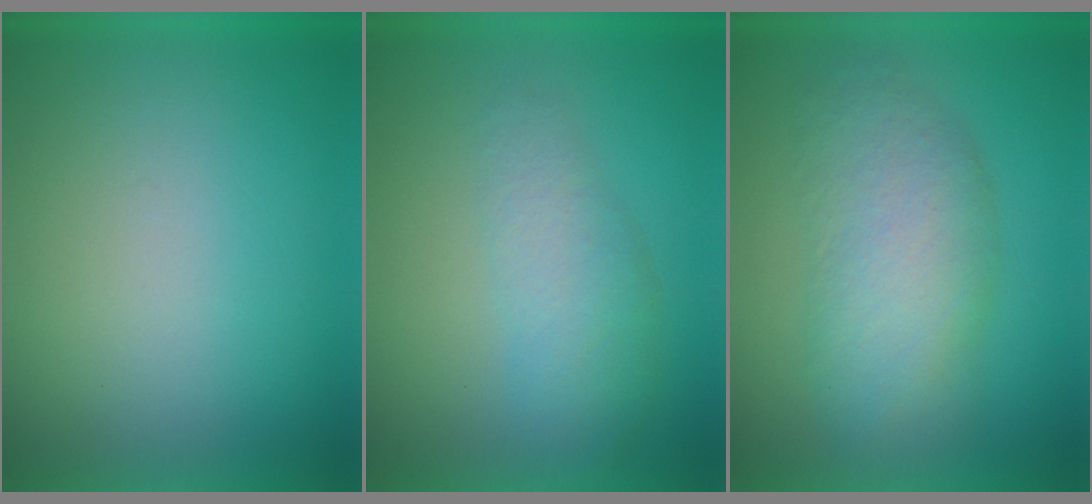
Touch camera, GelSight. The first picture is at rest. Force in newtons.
{"total": 3.0}
{"total": 7.1}